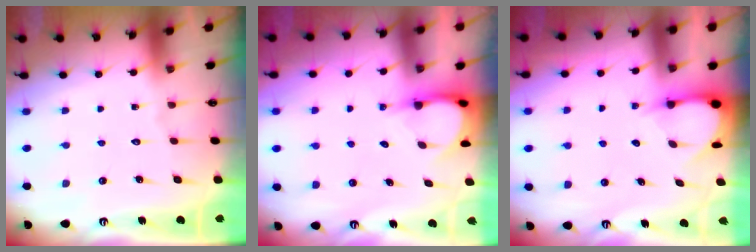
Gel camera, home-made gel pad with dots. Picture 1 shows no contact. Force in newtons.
{"total": 3.9, "press": 3.9, "slide": 0.2}
{"total": 3.5, "press": 3.5, "slide": 0.4}